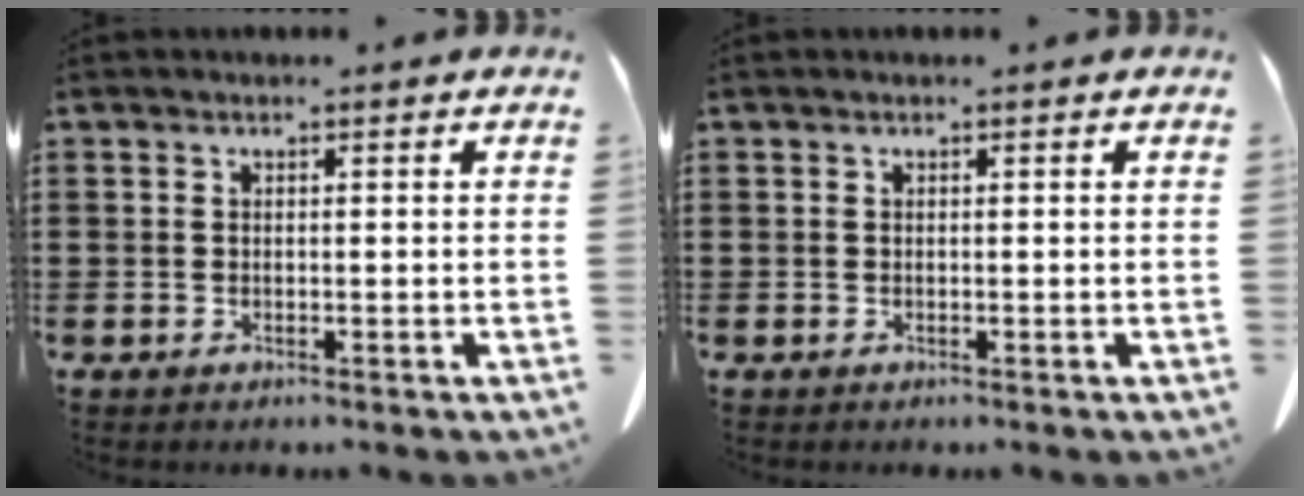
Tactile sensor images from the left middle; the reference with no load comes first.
{"total": 0.0}